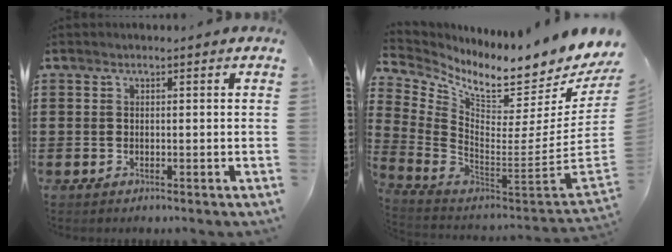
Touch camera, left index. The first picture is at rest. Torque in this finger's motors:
{"motor_torque": [2.14, 0.00, -0.06, -0.06]}